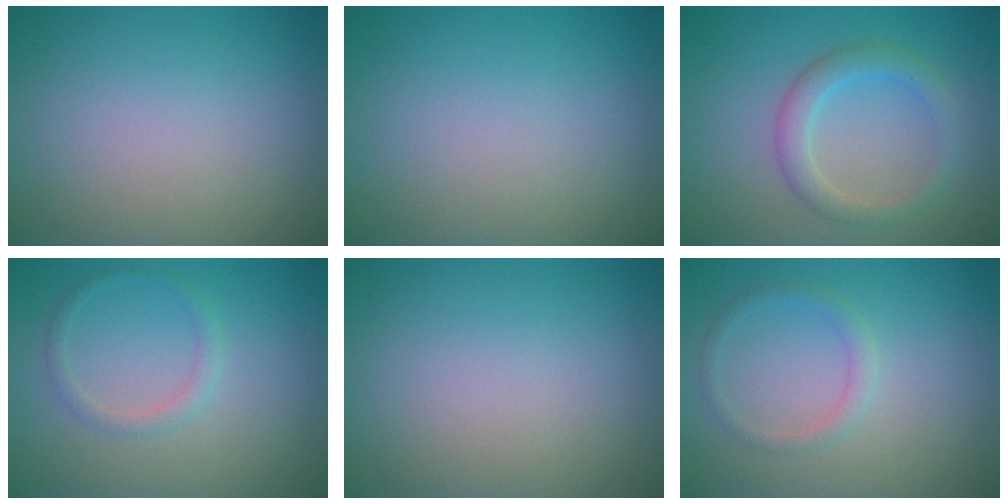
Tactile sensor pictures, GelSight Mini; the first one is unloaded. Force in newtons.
{"total": 0.0}
{"total": 2.9, "press": 2.9, "slide": 0.2}
{"total": 1.4, "press": 1.4, "slide": 0.1}
{"total": 0.0}
{"total": 1.4, "press": 1.4, "slide": 0.1}